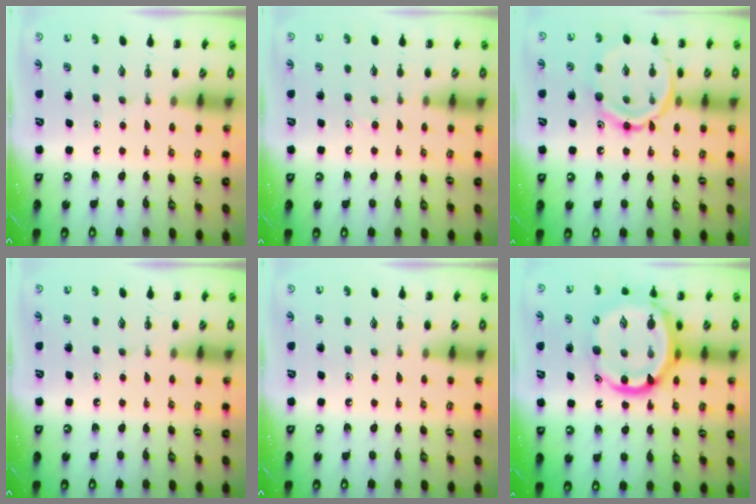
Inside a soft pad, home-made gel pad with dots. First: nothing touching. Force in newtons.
{"total": 5.3, "press": 4.9, "slide": 2.1}
{"total": 15.3, "press": 15.2, "slide": 1.6}
{"total": 0.0}
{"total": 0.0}
{"total": 17.1, "press": 16.4, "slide": 4.6}